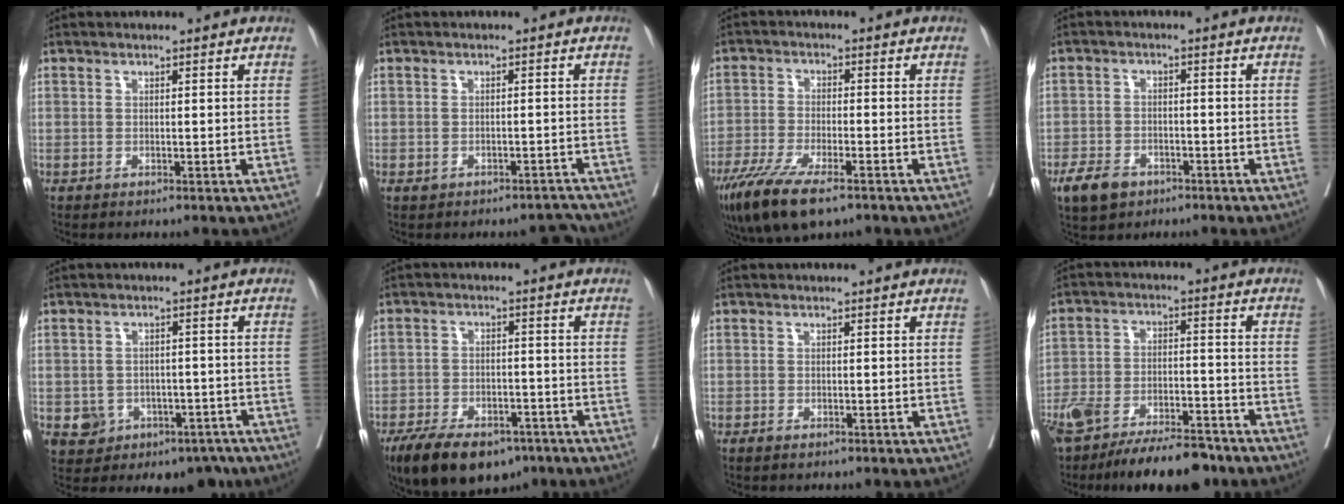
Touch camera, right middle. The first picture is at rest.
{"total": 2.3, "force": [-1.8, 1.3, 0.5], "torque": [-0.002, 0.018, -0.017]}
{"total": 11.3, "force": [-7.8, 2.8, 7.8], "torque": [-0.137, -0.025, -0.131]}
{"total": 5.3, "force": [-3.4, 3.3, 2.4], "torque": [-0.048, 0.000, -0.055]}
{"total": 8.8, "force": [-4.4, 7.2, 2.4], "torque": [-0.035, 0.022, -0.044]}
{"total": 13.4, "force": [-9.2, 6.4, 7.4], "torque": [-0.131, -0.006, -0.146]}
{"total": 0.7, "force": [-0.5, 0.3, 0.5], "torque": [-0.010, -0.002, -0.004]}
{"total": 16.2, "force": [-12.8, 4.9, 8.7], "torque": [-0.157, -0.003, -0.209]}